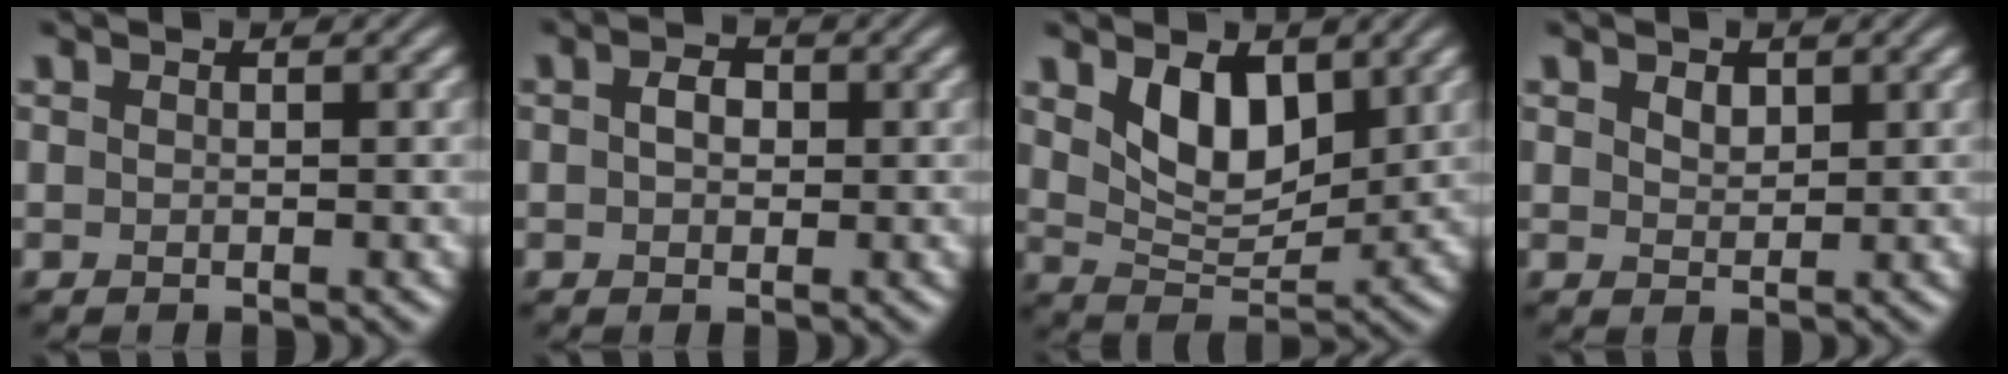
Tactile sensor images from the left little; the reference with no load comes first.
{"total": 2.0, "force": [0.2, 1.4, 1.4], "torque": [-0.024, 0.002, 0.000]}
{"total": 5.0, "force": [2.2, 2.8, 3.4], "torque": [-0.071, -0.013, 0.039]}
{"total": 1.4, "force": [0.8, 0.8, 0.7], "torque": [-0.013, 0.000, 0.017]}